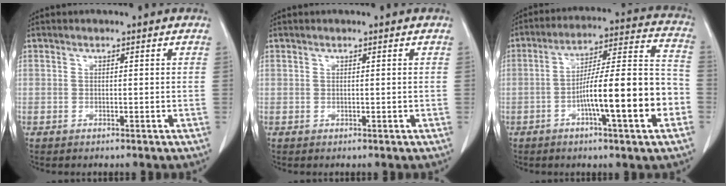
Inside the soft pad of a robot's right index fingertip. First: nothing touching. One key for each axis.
{"total": 0.0}
{"total": 16.4, "fx": -5.2, "fy": 1.4, "fz": 15.6, "tx": -0.239, "ty": 0.016, "tz": -0.079}